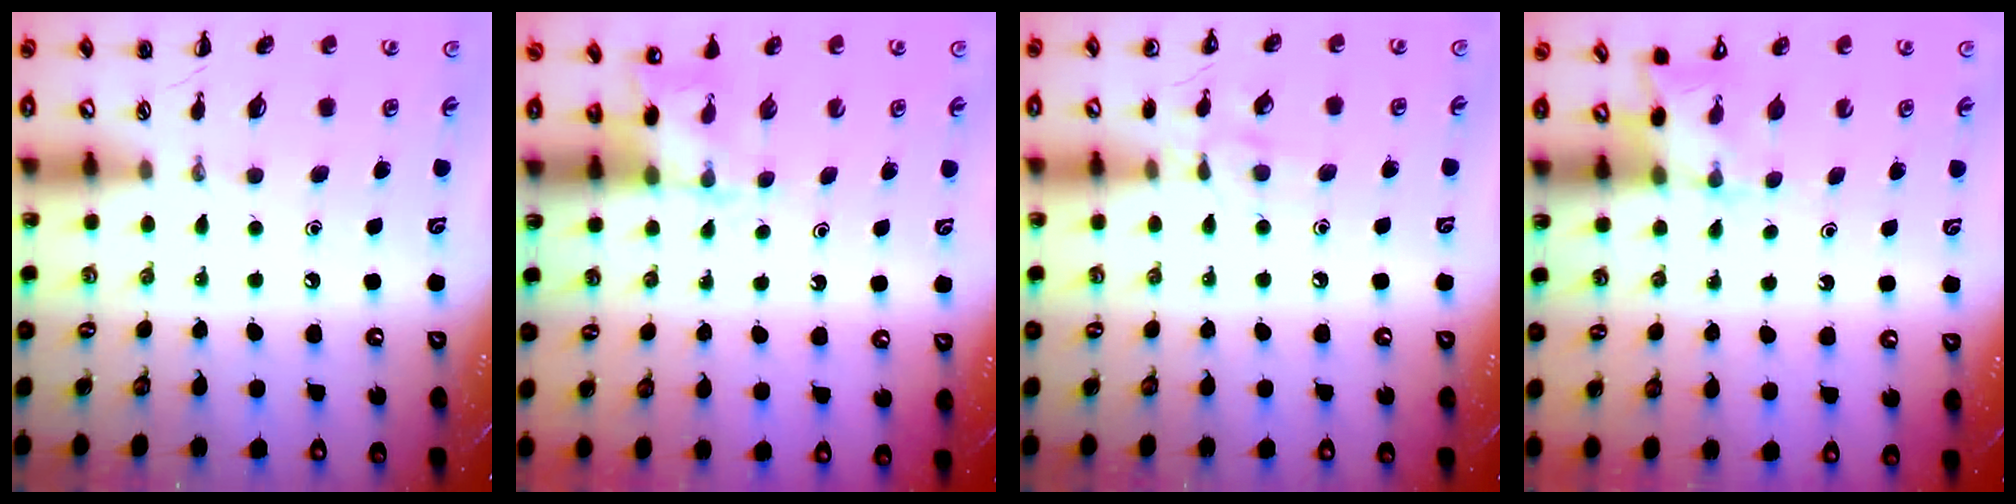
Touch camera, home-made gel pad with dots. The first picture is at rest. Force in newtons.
{"total": 4.3, "press": 4.2, "slide": 0.8}
{"total": 6.7, "press": 6.4, "slide": 1.7}
{"total": 3.1, "press": 3.0, "slide": 0.8}